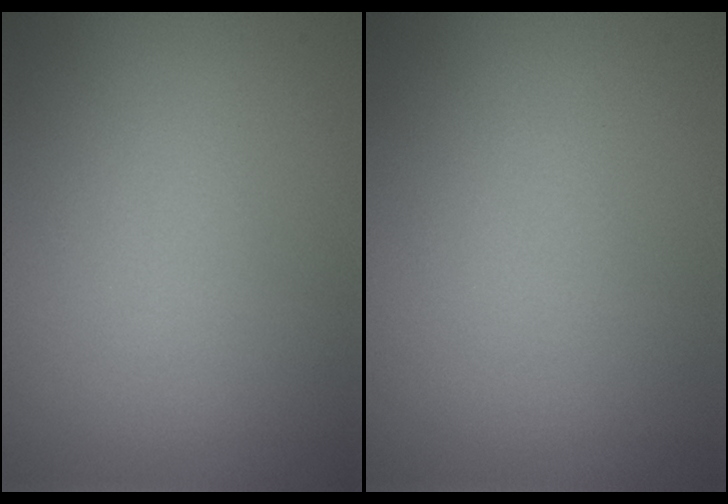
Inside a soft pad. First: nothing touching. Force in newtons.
{"total": 0.0}